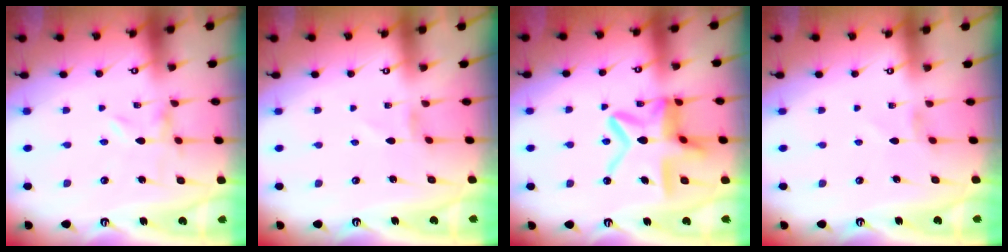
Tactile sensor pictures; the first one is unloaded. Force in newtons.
{"total": 0.0}
{"total": 16.5, "press": 16.5, "slide": 1.5}
{"total": 1.2, "press": 1.1, "slide": 0.4}